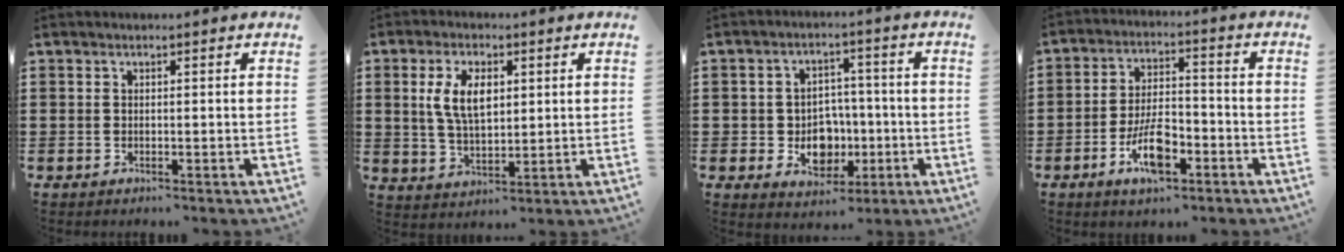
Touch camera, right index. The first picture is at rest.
{"total": 7.0, "force": [1.6, 3.6, 5.8], "torque": [-0.128, 0.009, 0.024]}
{"total": 6.7, "force": [-1.0, 5.9, 3.0], "torque": [-0.043, 0.005, -0.015]}
{"total": 8.3, "force": [-3.9, 3.3, 6.5], "torque": [-0.135, 0.000, -0.072]}